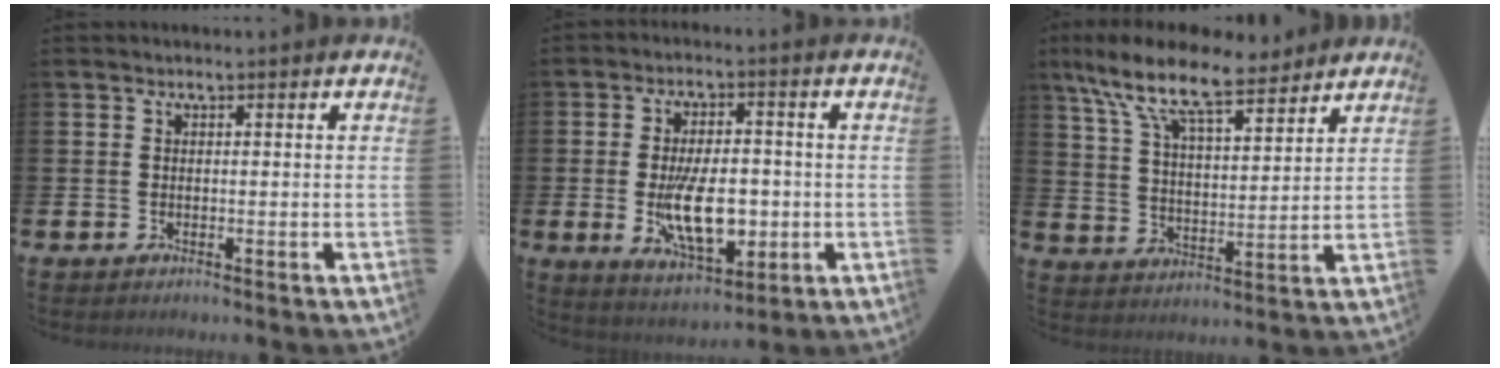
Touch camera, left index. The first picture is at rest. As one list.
[{"total": 8.8, "force": [-1.4, 4.5, 7.5], "torque": [-0.126, -0.001, -0.029]}, {"total": 11.1, "force": [8.8, 3.6, 5.7], "torque": [-0.141, -0.043, 0.156]}]